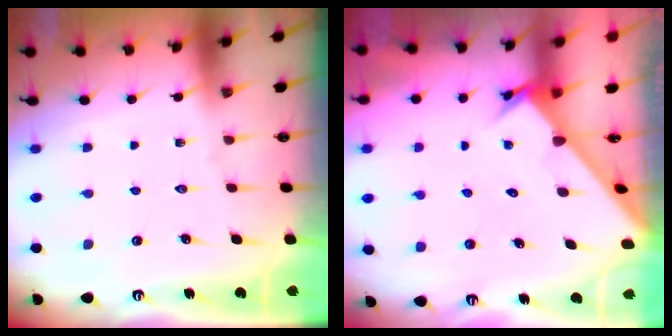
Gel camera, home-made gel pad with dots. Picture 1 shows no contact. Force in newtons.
{"total": 2.4, "press": 2.4, "slide": 0.1}